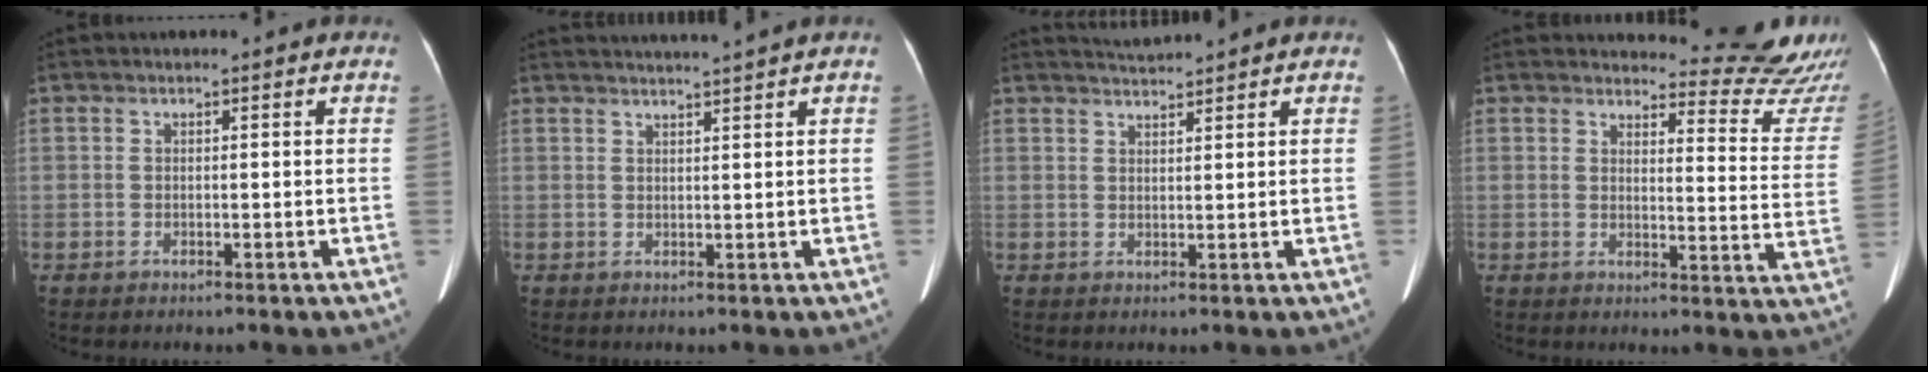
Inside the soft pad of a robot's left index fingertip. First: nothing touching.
{"total": 4.6, "force": [4.1, -1.6, 1.4], "torque": [-0.015, 0.010, 0.059]}
{"total": 2.5, "force": [2.4, -0.7, 0.0], "torque": [0.000, 0.009, 0.050]}
{"total": 13.1, "force": [13.1, 1.0, 0.6], "torque": [0.018, -0.109, 0.123]}